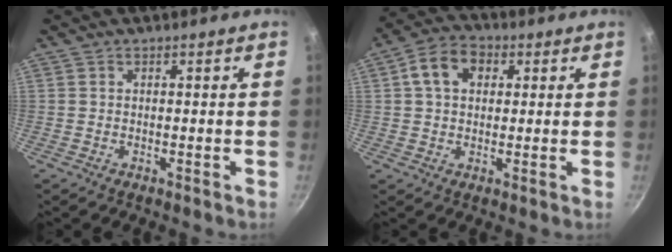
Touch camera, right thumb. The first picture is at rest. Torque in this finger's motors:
{"motor_torque": [0.22, 2.22, 0.61, -0.21, 0.06]}